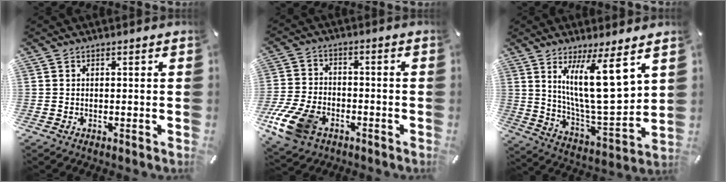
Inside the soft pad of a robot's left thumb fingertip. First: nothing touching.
{"total": 12.0, "force": [-6.0, 7.8, 6.8], "torque": [-0.148, 0.030, -0.108]}
{"total": 18.2, "force": [8.4, 4.9, 15.5], "torque": [-0.279, -0.045, 0.127]}